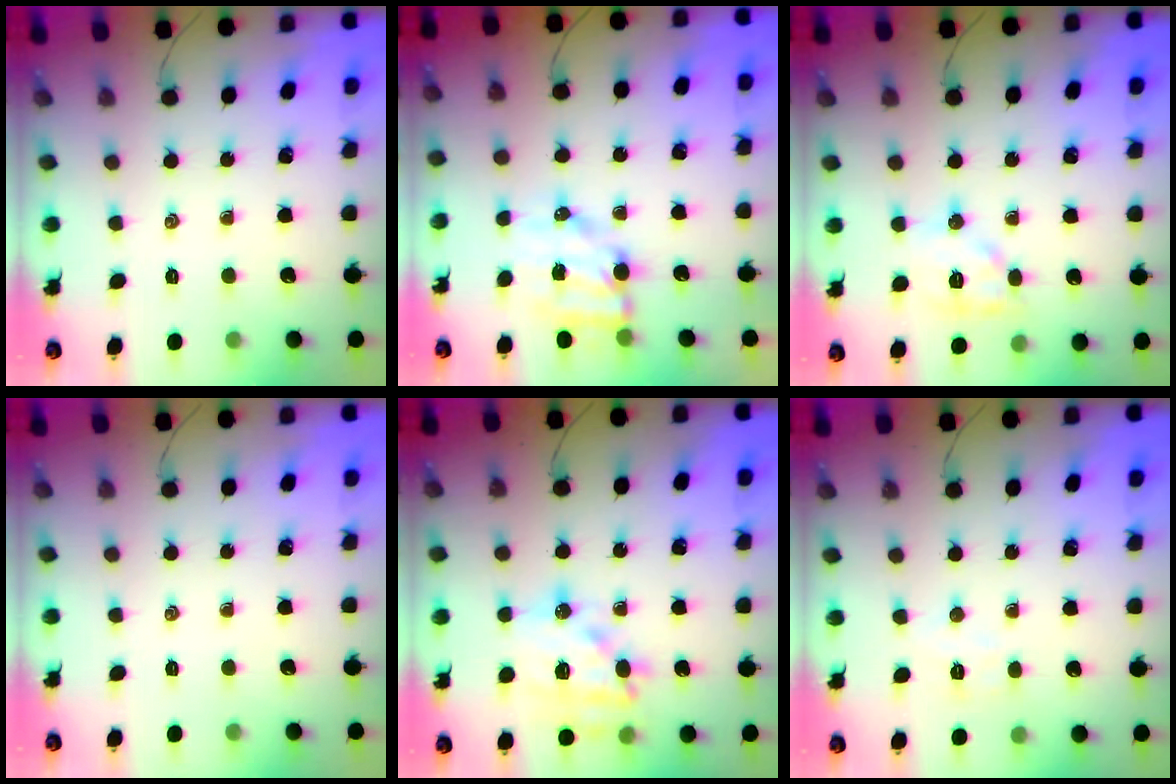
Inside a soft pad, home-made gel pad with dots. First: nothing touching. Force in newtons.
{"total": 9.0, "press": 8.9, "slide": 1.1}
{"total": 11.3, "press": 11.3, "slide": 0.5}
{"total": 0.0}
{"total": 15.6, "press": 15.4, "slide": 2.8}
{"total": 5.4, "press": 5.3, "slide": 1.0}